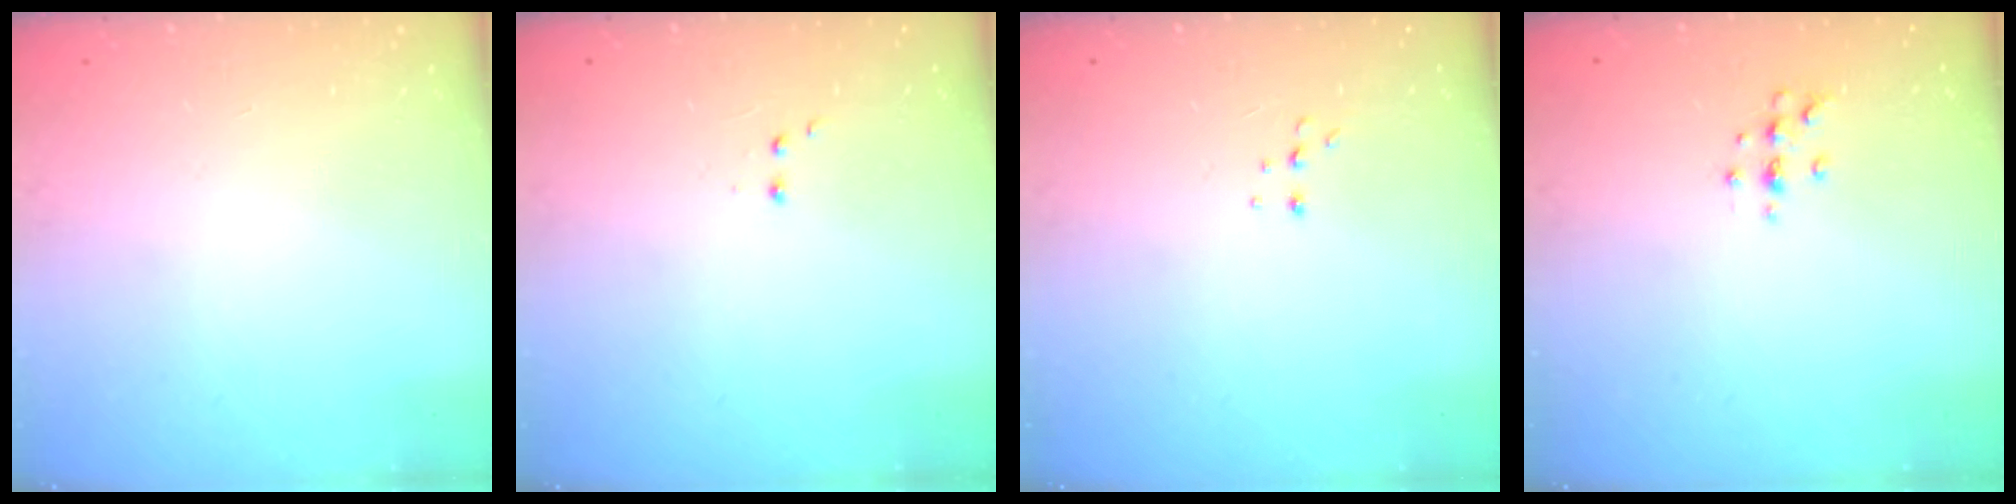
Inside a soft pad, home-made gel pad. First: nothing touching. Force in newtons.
{"total": 1.9, "press": 1.8, "slide": 0.5}
{"total": 5.0, "press": 4.9, "slide": 0.9}
{"total": 4.3, "press": 4.2, "slide": 1.0}